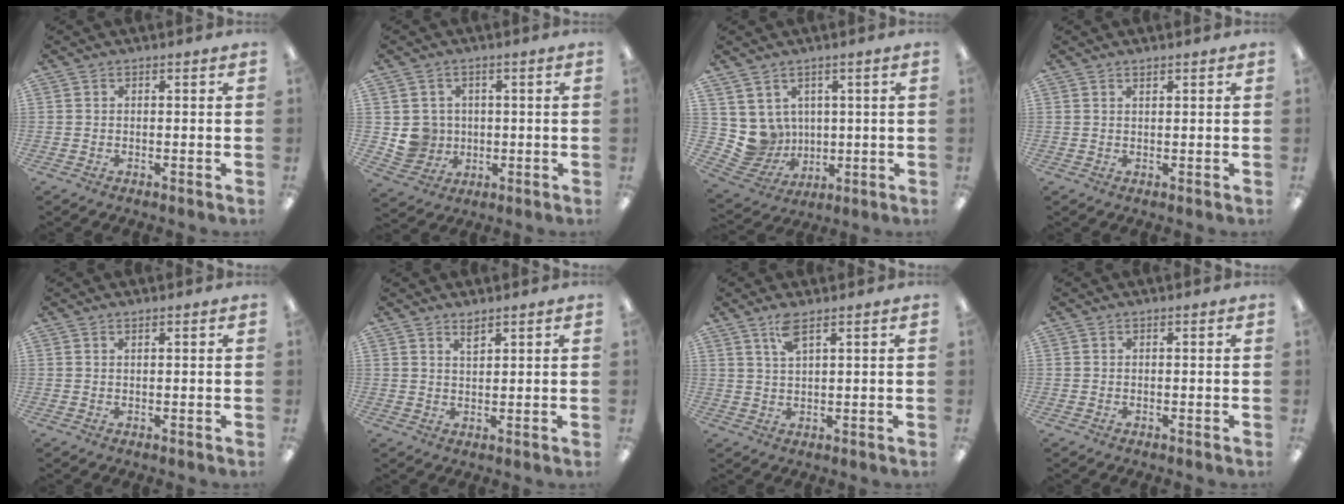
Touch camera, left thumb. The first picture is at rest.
{"total": 6.1, "force": [0.8, 6.0, 0.5], "torque": [-0.015, 0.004, 0.024]}
{"total": 7.5, "force": [3.0, 6.8, 0.4], "torque": [-0.049, -0.027, 0.069]}
{"total": 0.9, "force": [0.8, 0.2, 0.3], "torque": [-0.008, 0.000, 0.015]}
{"total": 0.6, "force": [0.5, 0.0, 0.3], "torque": [-0.006, 0.000, 0.009]}
{"total": 2.9, "force": [2.4, 0.7, 1.5], "torque": [-0.026, -0.005, 0.042]}
{"total": 4.7, "force": [3.0, 1.1, 3.4], "torque": [-0.077, 0.003, 0.053]}
{"total": 0.0}